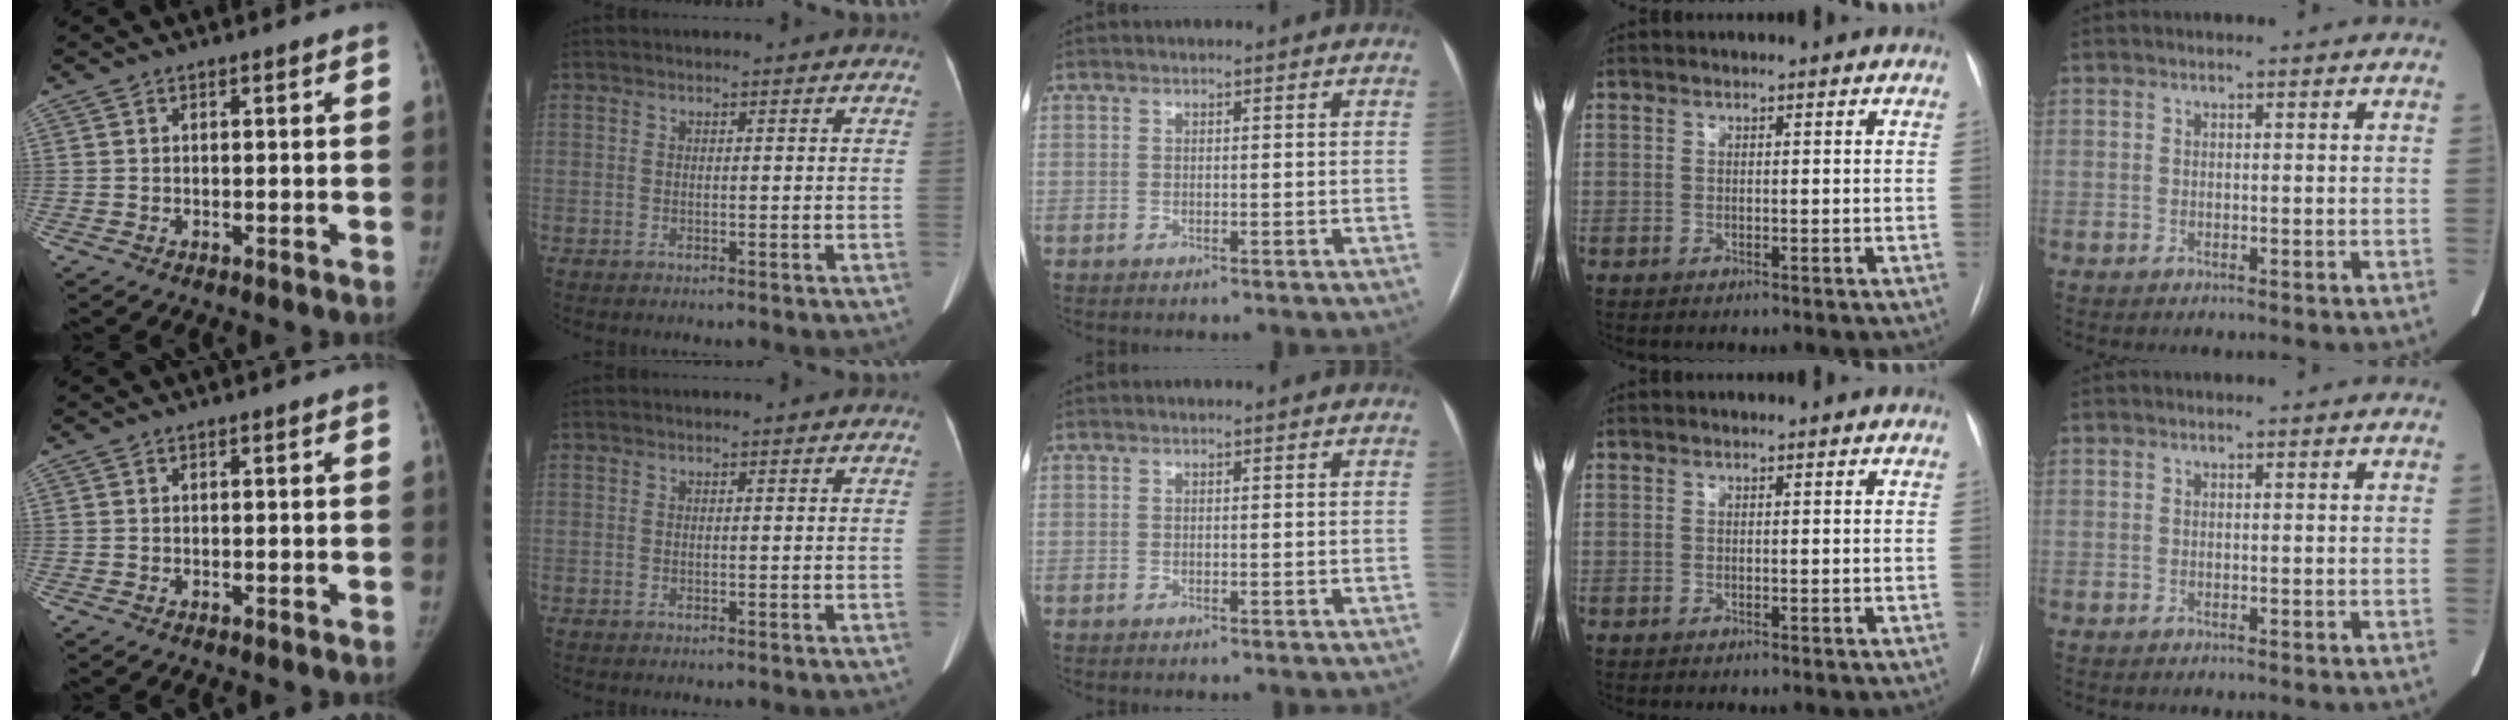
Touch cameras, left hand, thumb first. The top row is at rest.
{}